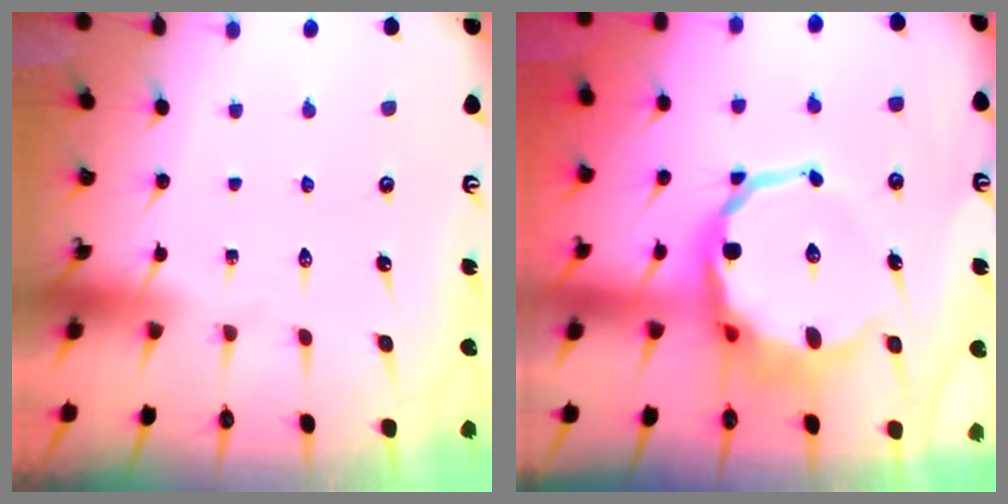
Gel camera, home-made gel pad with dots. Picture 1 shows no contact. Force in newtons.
{"total": 13.5, "press": 13.1, "slide": 3.2}